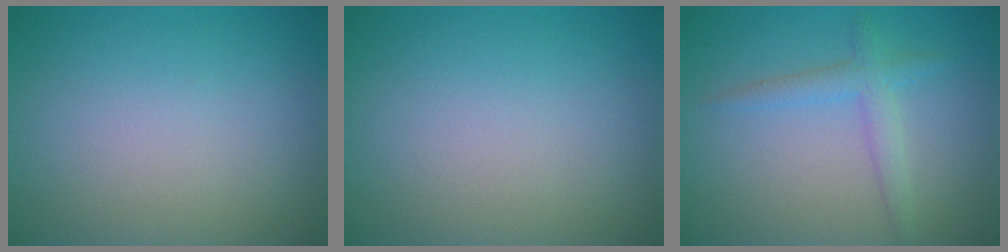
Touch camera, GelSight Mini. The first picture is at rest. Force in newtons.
{"total": 0.0}
{"total": 2.3, "press": 2.3, "slide": 0.2}